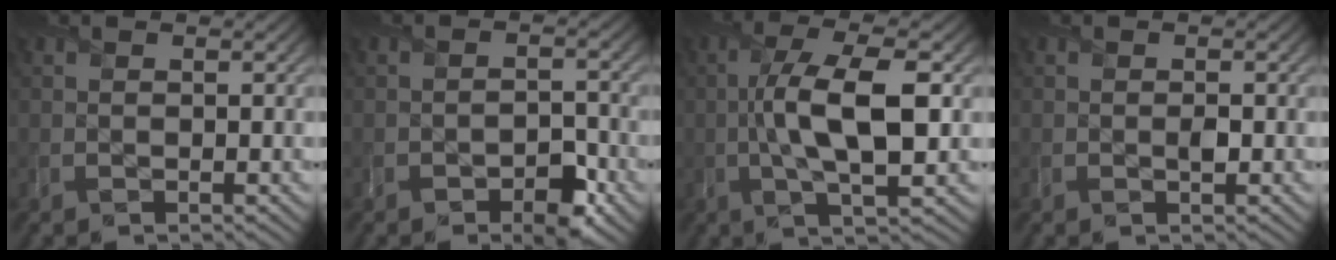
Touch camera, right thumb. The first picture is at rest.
{"total": 4.7, "force": [-2.9, 2.5, 2.7], "torque": [-0.036, -0.004, -0.047]}
{"total": 9.8, "force": [-0.3, 3.3, 9.2], "torque": [-0.171, 0.006, -0.010]}
{"total": 0.7, "force": [-0.1, 0.4, 0.6], "torque": [-0.008, -0.004, 0.000]}